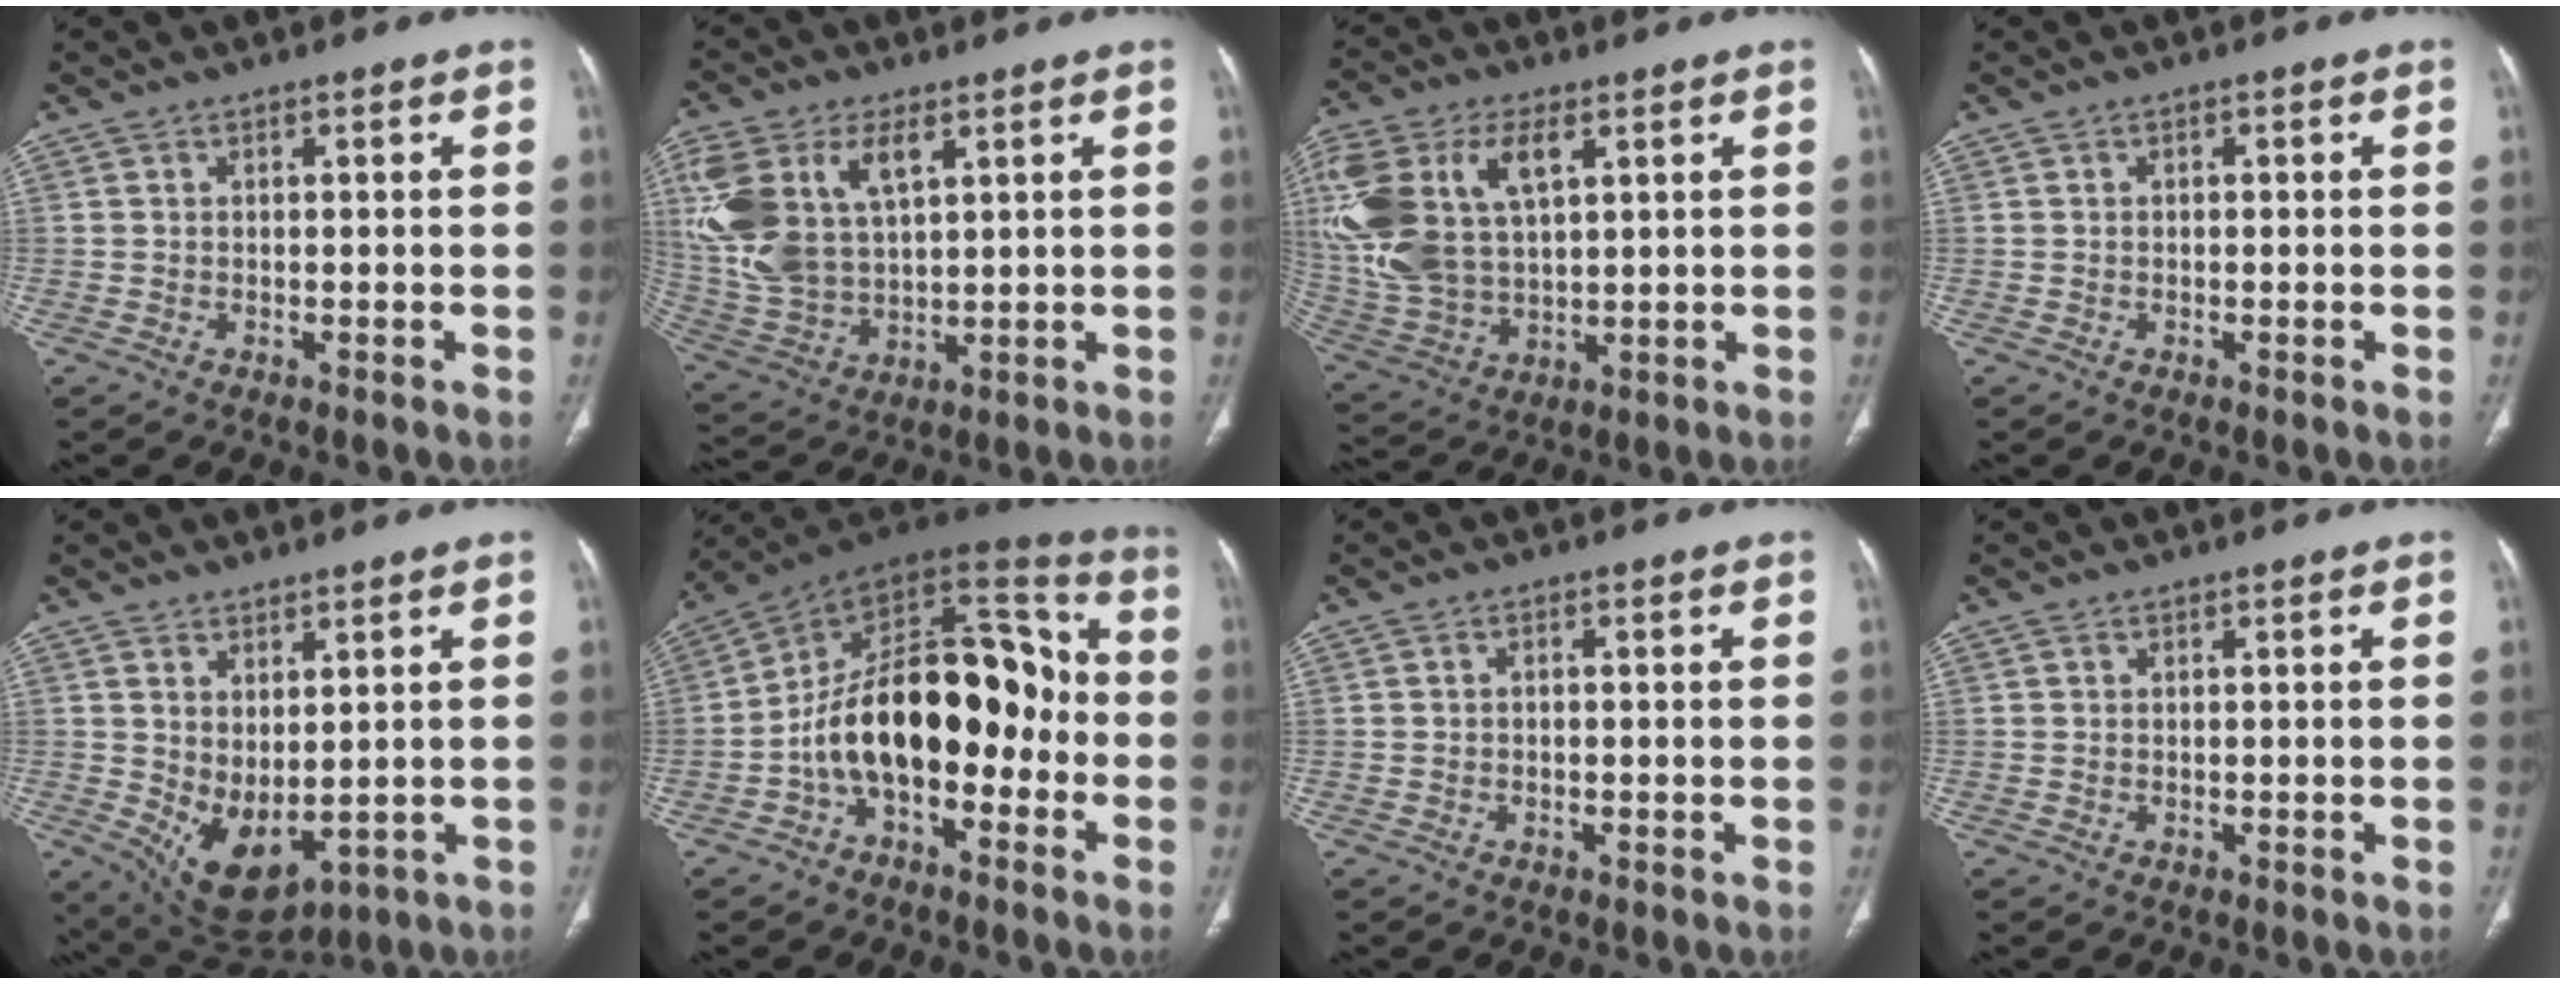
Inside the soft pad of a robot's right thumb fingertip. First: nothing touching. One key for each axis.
{"total": 17.7, "fx": 6.3, "fy": 10.1, "fz": 13.1, "tx": -0.284, "ty": -0.010, "tz": 0.130}
{"total": 21.5, "fx": 6.4, "fy": 12.5, "fz": 16.3, "tx": -0.376, "ty": 0.000, "tz": 0.128}
{"total": 0.0}
{"total": 8.8, "fx": 0.2, "fy": 5.0, "fz": 7.3, "tx": -0.114, "ty": -0.019, "tz": 0.034}
{"total": 20.5, "fx": -4.2, "fy": 11.8, "fz": 16.2, "tx": -0.223, "ty": 0.081, "tz": -0.075}
{"total": 0.5, "fx": 0.0, "fy": 0.4, "fz": 0.3, "tx": -0.005, "ty": 0.000, "tz": -0.003}
{"total": 0.0}